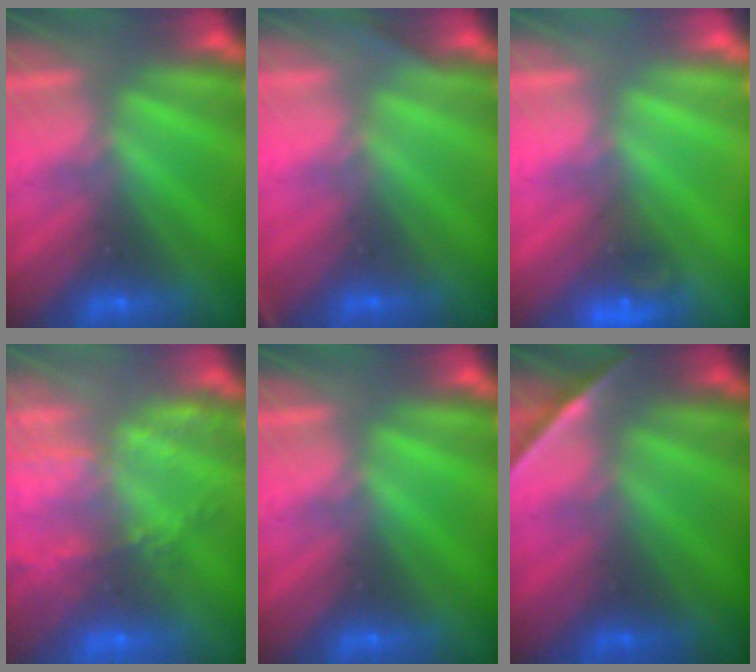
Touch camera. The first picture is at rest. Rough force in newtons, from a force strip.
{"total": 3.7}
{"total": 4.5}
{"total": 7.6}
{"total": 0.0}
{"total": 1.7}